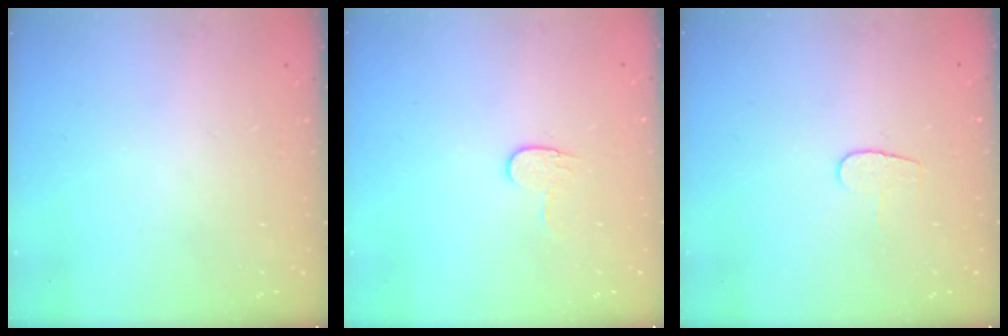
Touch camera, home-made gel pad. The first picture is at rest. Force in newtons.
{"total": 6.2, "press": 6.2, "slide": 0.5}
{"total": 5.1, "press": 5.1, "slide": 0.5}